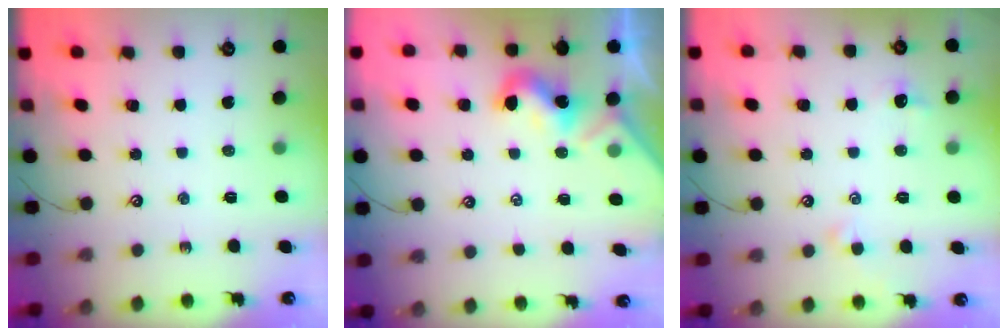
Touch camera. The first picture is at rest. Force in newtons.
{"total": 2.0, "press": 2.0, "slide": 0.5}
{"total": 0.7, "press": 0.4, "slide": 0.5}